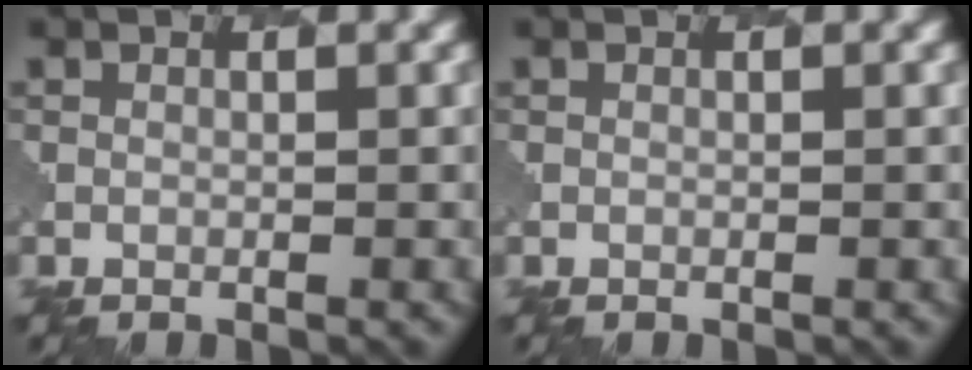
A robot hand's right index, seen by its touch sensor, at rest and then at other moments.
{"total": 0.0}